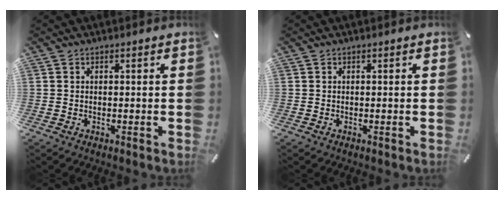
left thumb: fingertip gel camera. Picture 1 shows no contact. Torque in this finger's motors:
{"motor_torque": [-0.17, -0.40, 0.01, 0.11, 0.04]}